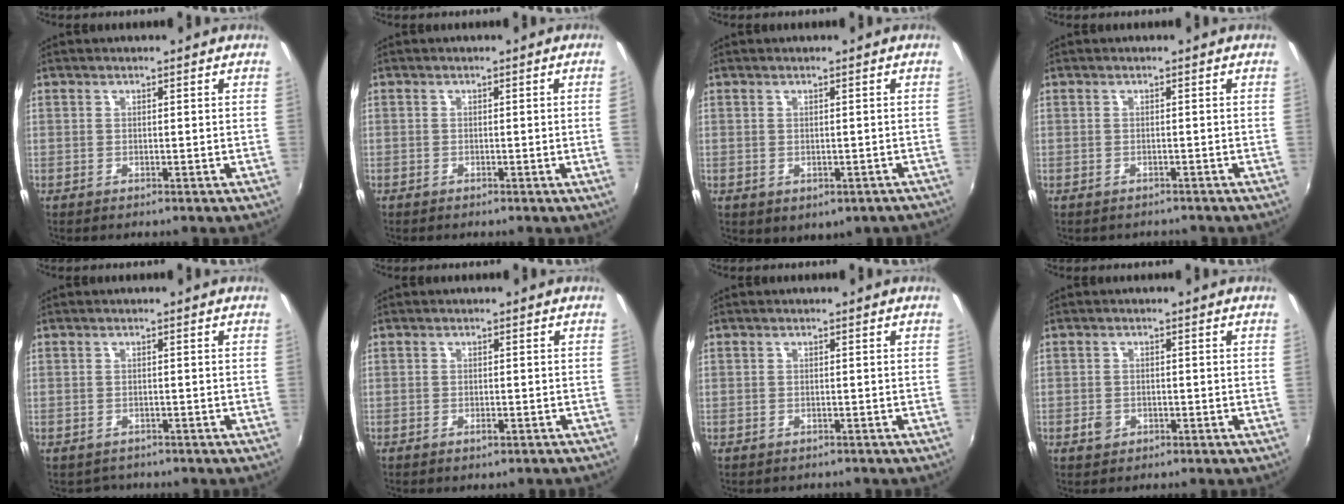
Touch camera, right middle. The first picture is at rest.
{"total": 1.2, "force": [-0.1, -0.8, 0.9], "torque": [-0.008, -0.008, -0.002]}
{"total": 3.7, "force": [-1.4, 2.7, 2.1], "torque": [-0.038, -0.007, -0.008]}
{"total": 1.5, "force": [-1.1, 1.0, 0.0], "torque": [-0.005, 0.000, -0.014]}
{"total": 1.9, "force": [-1.5, 1.2, 0.0], "torque": [-0.006, -0.004, -0.021]}
{"total": 1.4, "force": [-0.9, 0.7, 0.7], "torque": [-0.013, -0.003, -0.013]}
{"total": 1.1, "force": [-0.7, 0.8, -0.1], "torque": [-0.003, 0.000, -0.009]}
{"total": 2.2, "force": [-1.0, 1.7, 0.8], "torque": [-0.015, 0.001, -0.016]}